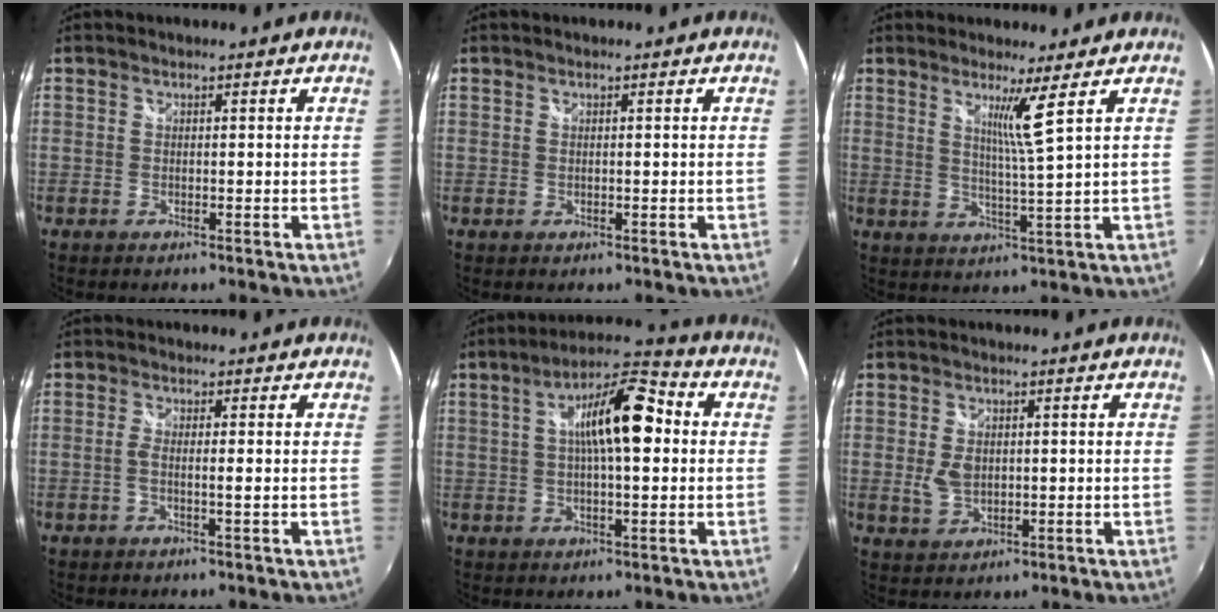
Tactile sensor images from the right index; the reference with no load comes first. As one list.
[{"total": 0.0}, {"total": 4.9, "force": [2.7, -1.6, 3.8], "torque": [-0.066, -0.018, 0.043]}, {"total": 2.1, "force": [-0.5, -0.2, 2.0], "torque": [-0.039, 0.000, -0.012]}, {"total": 12.3, "force": [1.8, 3.8, 11.6], "torque": [-0.194, 0.023, 0.021]}, {"total": 4.4, "force": [0.0, 3.2, 3.1], "torque": [-0.063, -0.001, 0.002]}]